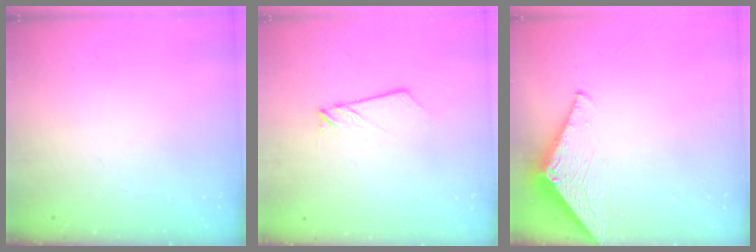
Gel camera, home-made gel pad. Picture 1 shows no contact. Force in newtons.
{"total": 2.5, "press": 2.5, "slide": 0.1}
{"total": 3.1, "press": 3.1, "slide": 0.2}